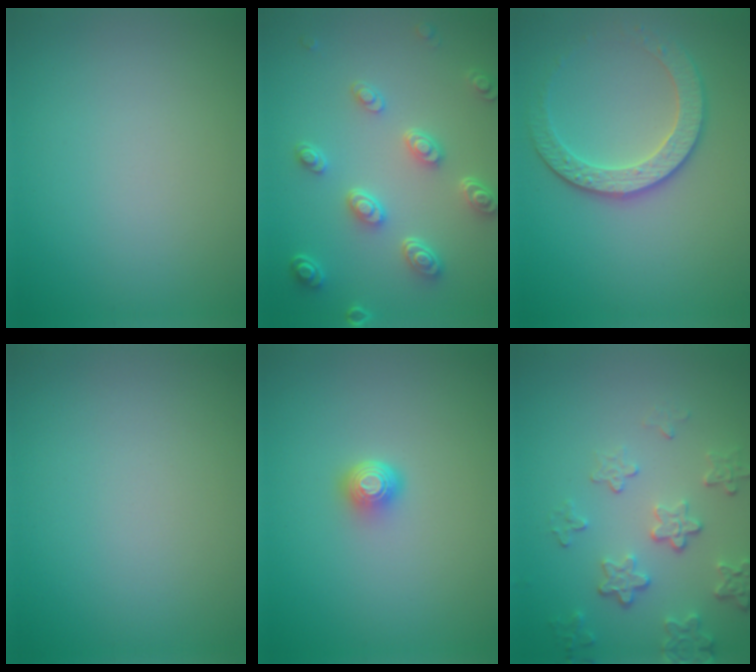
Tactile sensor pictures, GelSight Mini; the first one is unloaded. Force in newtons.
{"total": 4.6, "press": 3.6, "slide": 2.8}
{"total": 3.7, "press": 3.3, "slide": 1.5}
{"total": 0.0}
{"total": 1.6, "press": 1.2, "slide": 1.1}
{"total": 4.0, "press": 3.1, "slide": 2.6}